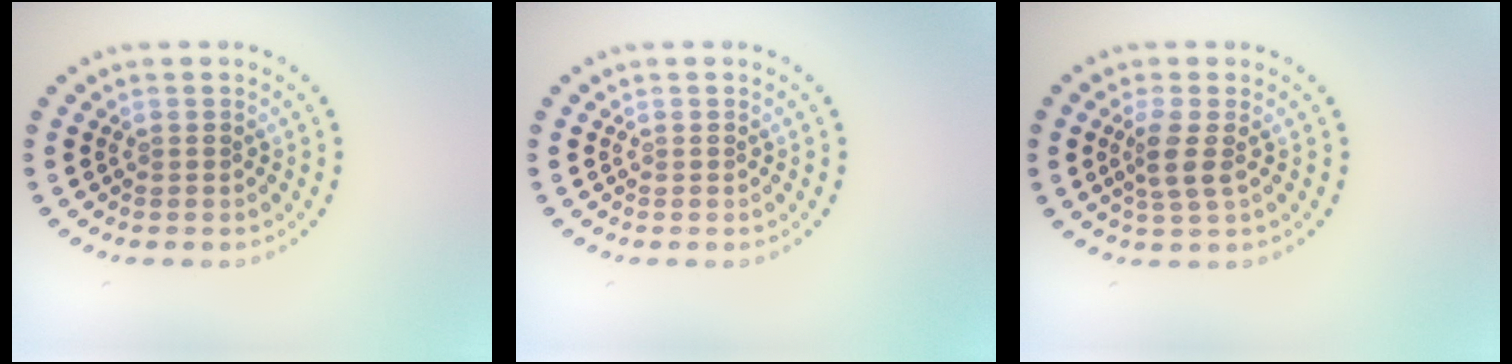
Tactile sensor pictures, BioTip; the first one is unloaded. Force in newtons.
{"total": 0.0}
{"total": 2.3, "press": 1.9, "slide": 1.4}